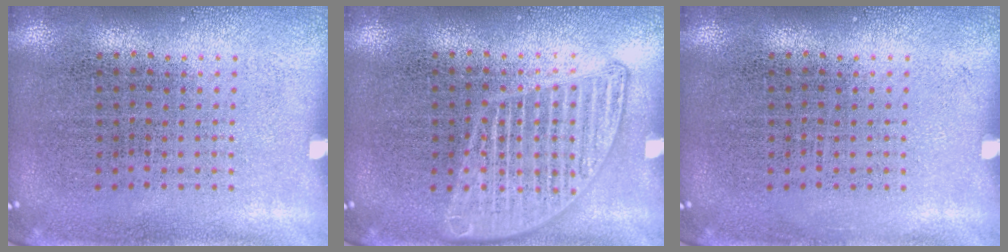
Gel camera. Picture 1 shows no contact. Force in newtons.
{"total": 2.5, "press": 2.5, "slide": 0.2}
{"total": 0.0}